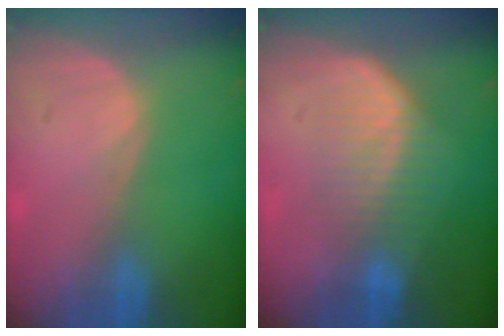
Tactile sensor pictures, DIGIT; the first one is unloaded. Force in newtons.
{"total": 6.3, "press": 5.8, "slide": 2.4}